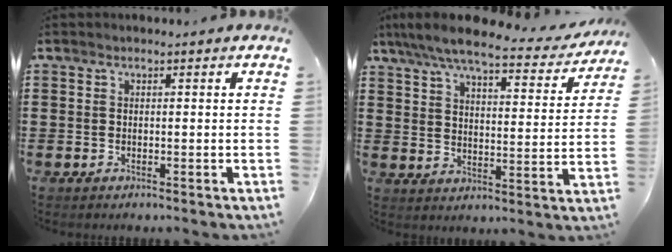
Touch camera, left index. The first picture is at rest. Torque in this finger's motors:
{"motor_torque": [2.14, 0.00, 0.66, 0.21]}